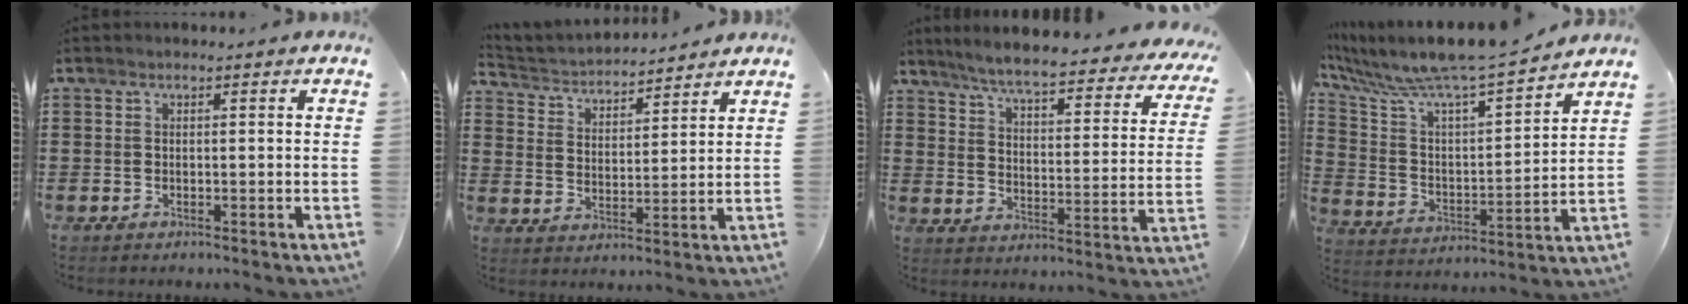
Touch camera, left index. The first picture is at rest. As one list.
[{"total": 3.7, "force": [3.6, 0.6, 0.0], "torque": [-0.022, -0.022, 0.060]}, {"total": 5.8, "force": [5.2, -0.2, 2.6], "torque": [-0.074, -0.040, 0.083]}, {"total": 8.5, "force": [7.8, 0.0, 3.3], "torque": [-0.101, -0.066, 0.125]}]